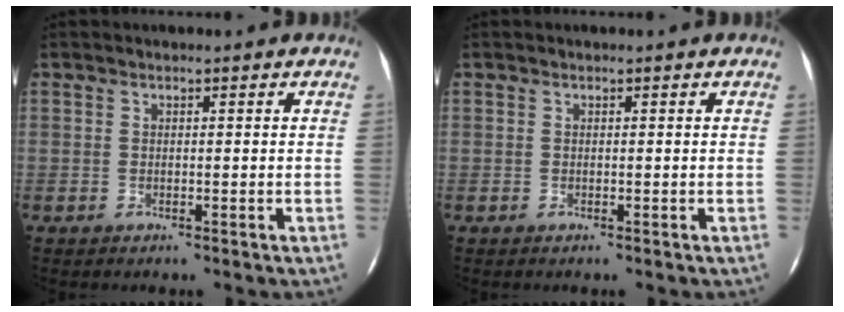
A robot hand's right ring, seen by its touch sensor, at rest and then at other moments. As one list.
[{"total": 0.0}]